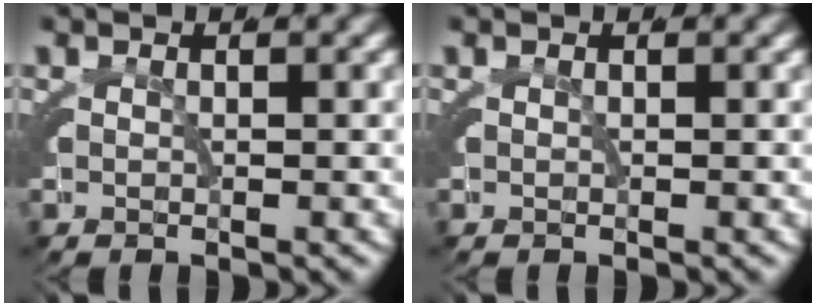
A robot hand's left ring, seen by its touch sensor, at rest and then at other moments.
{"total": 0.0}